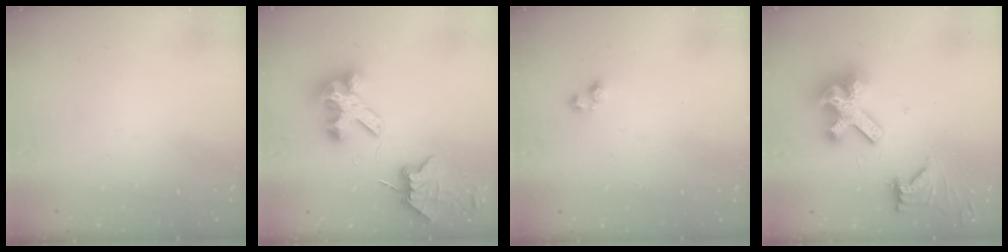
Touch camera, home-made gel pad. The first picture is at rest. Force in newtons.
{"total": 8.8, "press": 8.7, "slide": 0.9}
{"total": 3.4, "press": 3.4, "slide": 0.5}
{"total": 13.0, "press": 12.9, "slide": 1.5}